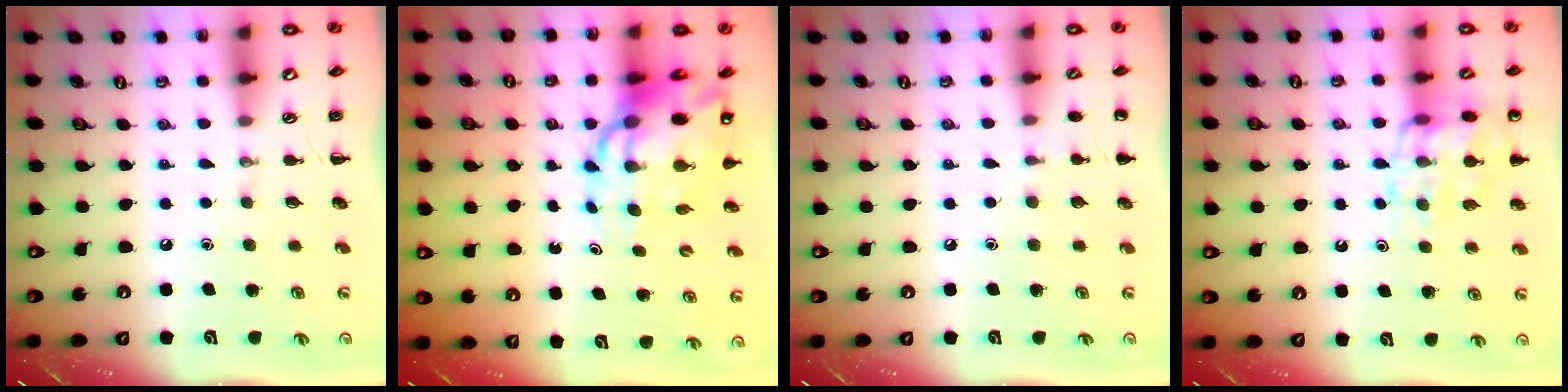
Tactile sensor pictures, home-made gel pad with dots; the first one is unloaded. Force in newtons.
{"total": 13.6, "press": 13.0, "slide": 3.8}
{"total": 4.7, "press": 4.5, "slide": 1.4}
{"total": 14.5, "press": 14.4, "slide": 2.0}